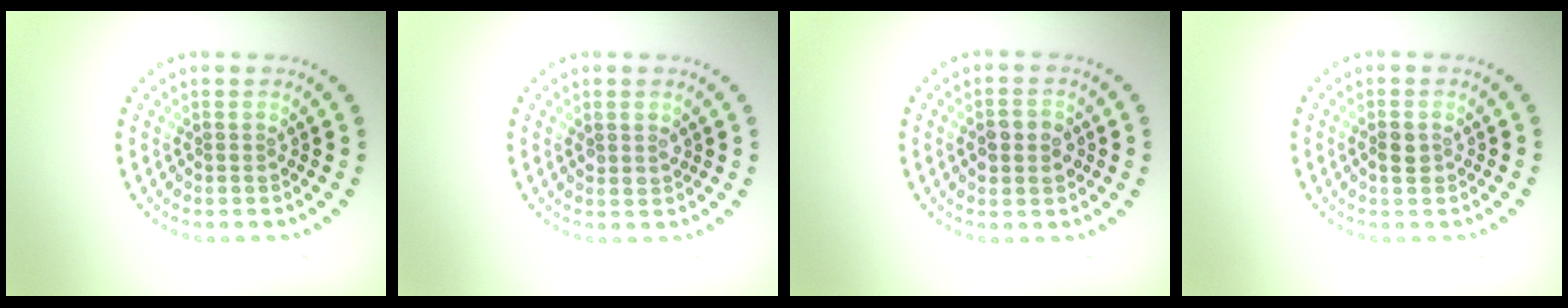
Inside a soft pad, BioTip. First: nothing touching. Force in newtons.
{"total": 1.4, "press": 1.3, "slide": 0.5}
{"total": 2.8, "press": 2.8, "slide": 0.1}
{"total": 1.5, "press": 1.5, "slide": 0.1}